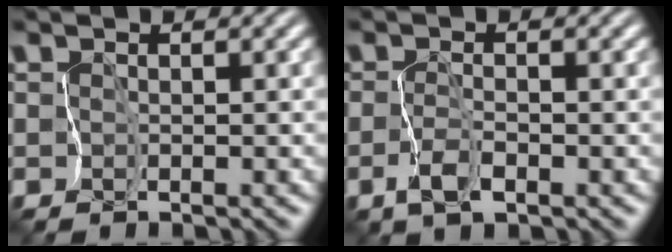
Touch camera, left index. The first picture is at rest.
{"total": 1.5, "force": [-0.6, 0.5, 1.3], "torque": [-0.030, 0.005, -0.012]}